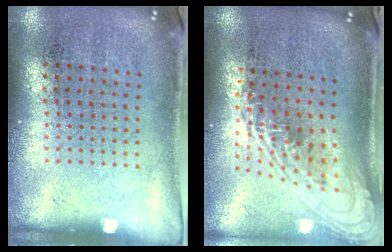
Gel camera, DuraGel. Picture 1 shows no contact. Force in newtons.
{"total": 2.3, "press": 1.7, "slide": 1.5}